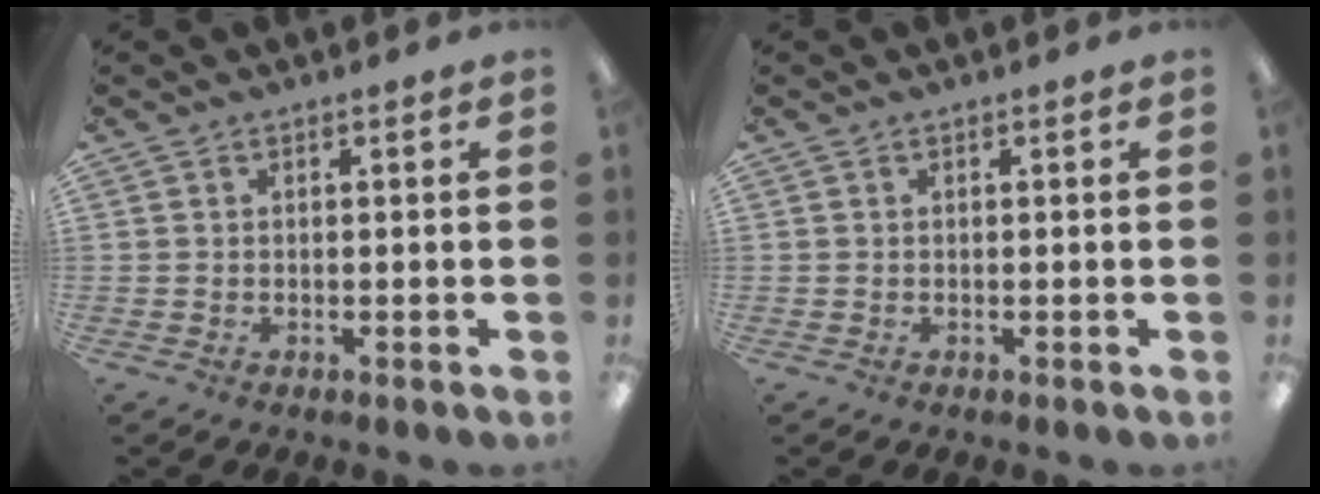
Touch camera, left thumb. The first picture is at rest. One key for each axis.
{"total": 0.0}